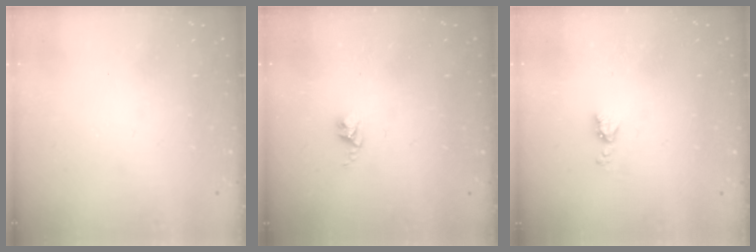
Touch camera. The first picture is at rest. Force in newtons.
{"total": 2.4, "press": 2.4, "slide": 0.3}
{"total": 5.6, "press": 5.5, "slide": 0.8}